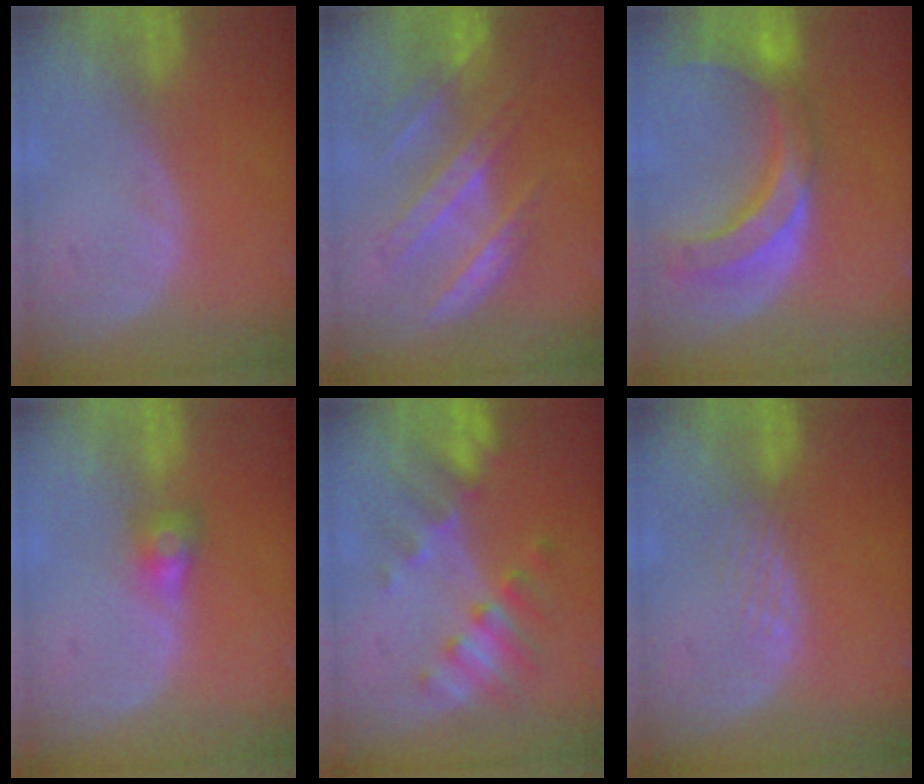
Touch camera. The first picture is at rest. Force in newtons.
{"total": 7.1, "press": 7.1, "slide": 0.3}
{"total": 10.8, "press": 9.4, "slide": 5.2}
{"total": 2.8, "press": 2.6, "slide": 1.0}
{"total": 7.7, "press": 6.8, "slide": 3.5}
{"total": 1.8, "press": 1.8, "slide": 0.2}